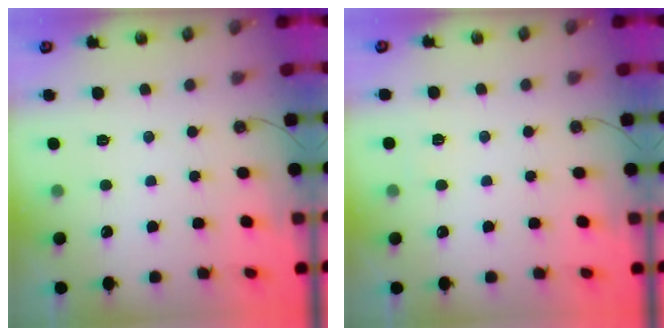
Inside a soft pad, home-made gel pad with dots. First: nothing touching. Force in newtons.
{"total": 2.7, "press": 2.4, "slide": 1.3}